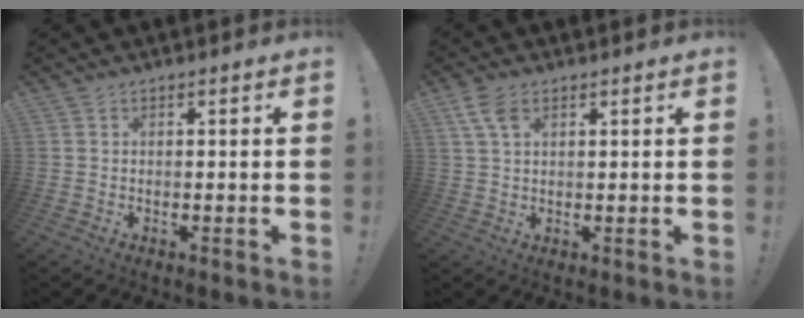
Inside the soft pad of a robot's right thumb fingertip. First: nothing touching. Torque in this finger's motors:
{"motor_torque": [0.65, 0.57, 0.54, 0.21, 0.15]}